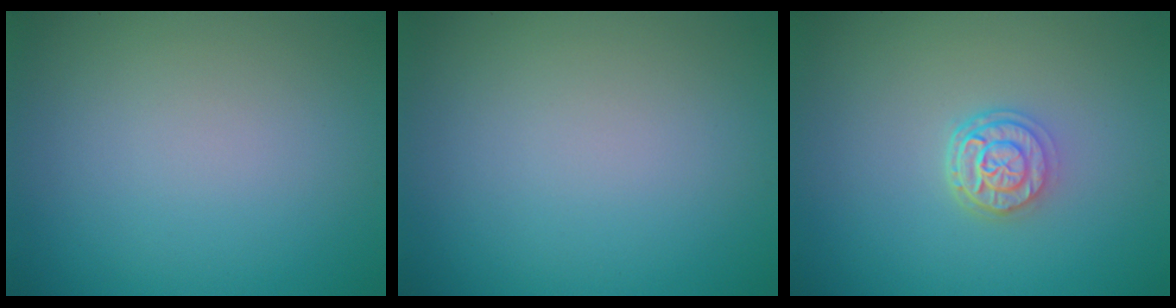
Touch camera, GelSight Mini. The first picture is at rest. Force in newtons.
{"total": 0.0}
{"total": 3.0, "press": 2.4, "slide": 1.9}